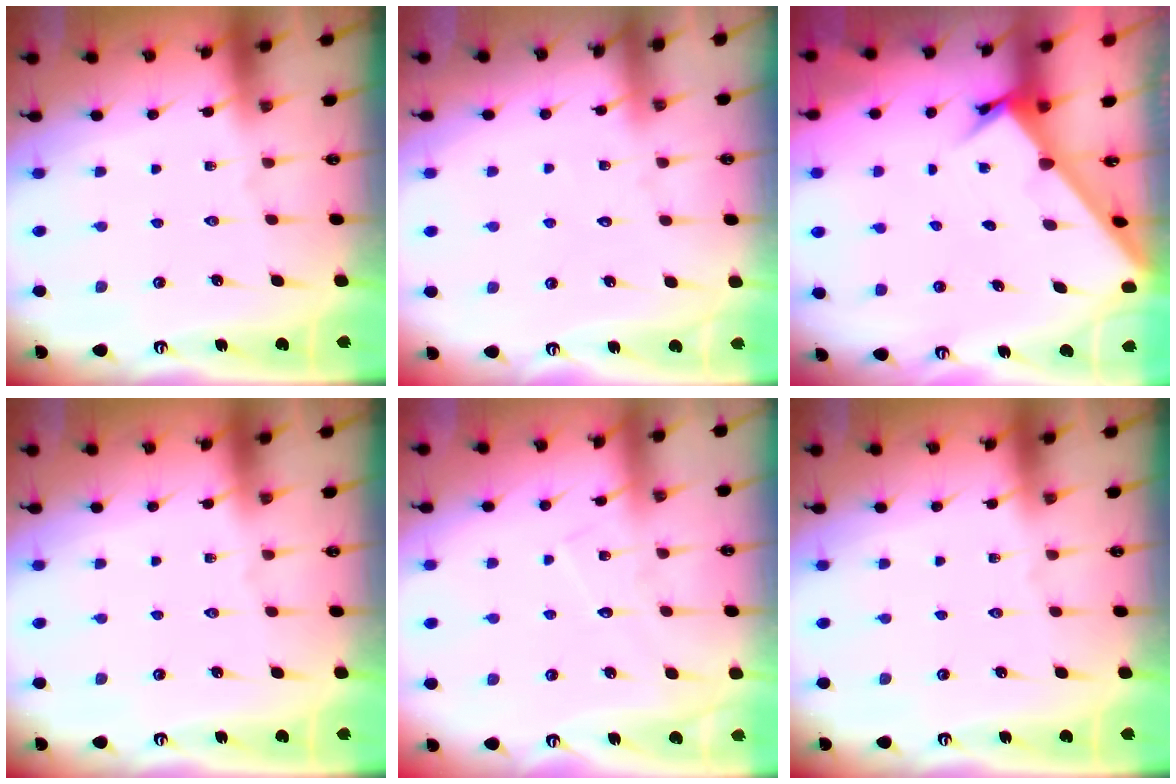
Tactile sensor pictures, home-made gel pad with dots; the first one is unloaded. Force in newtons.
{"total": 2.8, "press": 2.8, "slide": 0.3}
{"total": 2.5, "press": 2.5, "slide": 0.3}
{"total": 0.0}
{"total": 5.5, "press": 5.5, "slide": 0.4}
{"total": 0.0}